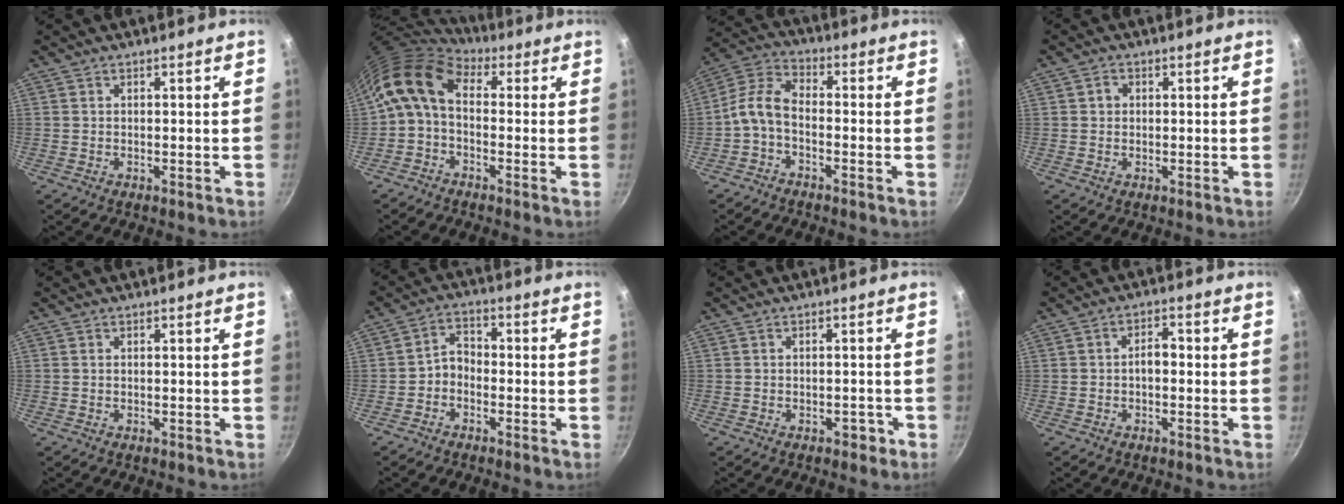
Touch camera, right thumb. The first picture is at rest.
{"total": 10.9, "force": [0.7, 6.8, 8.5], "torque": [-0.158, 0.038, -0.006]}
{"total": 7.4, "force": [-2.2, 4.3, 5.7], "torque": [-0.118, 0.034, -0.057]}
{"total": 1.7, "force": [0.3, 1.5, 0.7], "torque": [-0.006, 0.002, 0.003]}
{"total": 0.0}
{"total": 4.3, "force": [-1.7, 3.2, 2.5], "torque": [-0.028, 0.026, -0.042]}
{"total": 1.9, "force": [-1.1, 1.1, 1.0], "torque": [-0.007, 0.008, -0.014]}
{"total": 3.1, "force": [-0.5, 1.8, 2.4], "torque": [-0.031, 0.016, -0.011]}